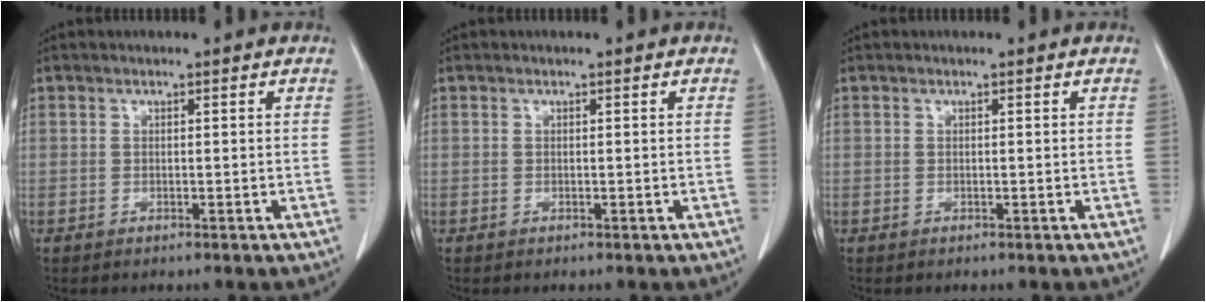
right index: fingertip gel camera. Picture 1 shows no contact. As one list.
[{"total": 0.0}, {"total": 0.0}]